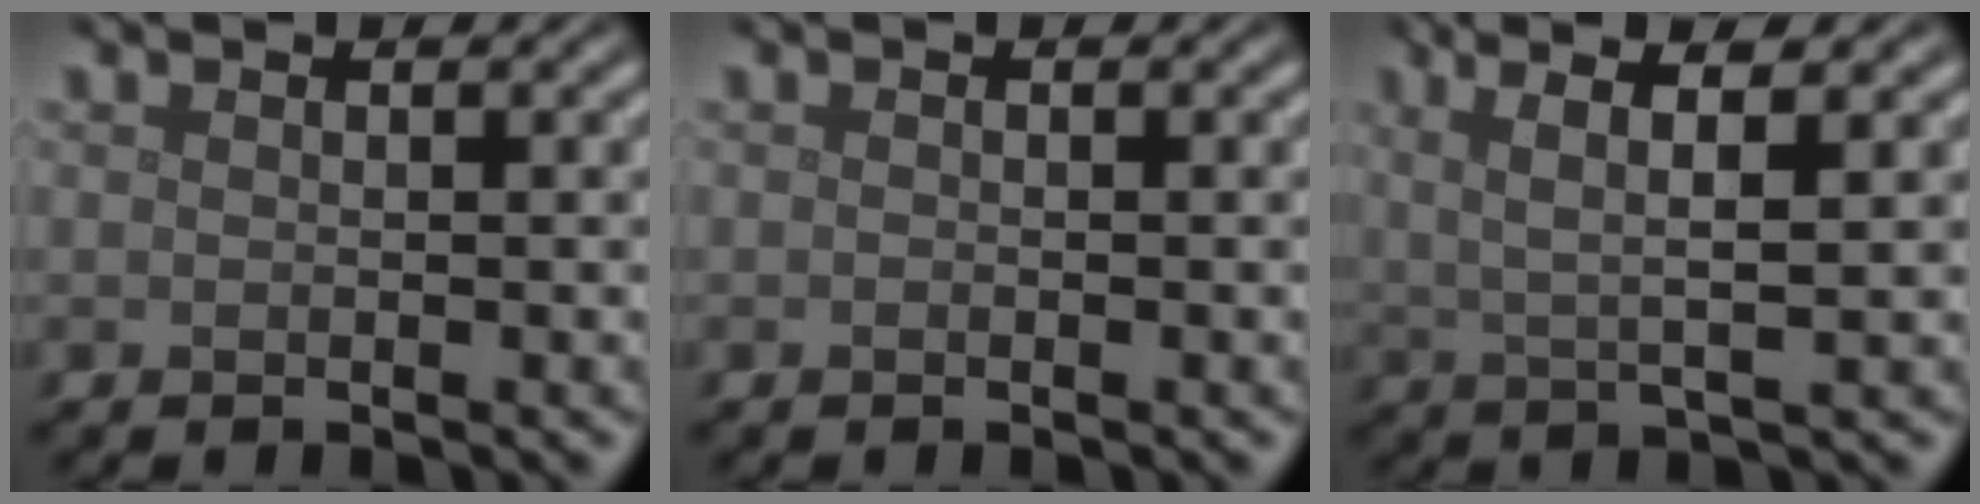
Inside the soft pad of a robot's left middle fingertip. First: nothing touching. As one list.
[{"total": 0.0}, {"total": 4.5, "force": [1.8, 0.7, 4.1], "torque": [-0.081, 0.004, 0.034]}]